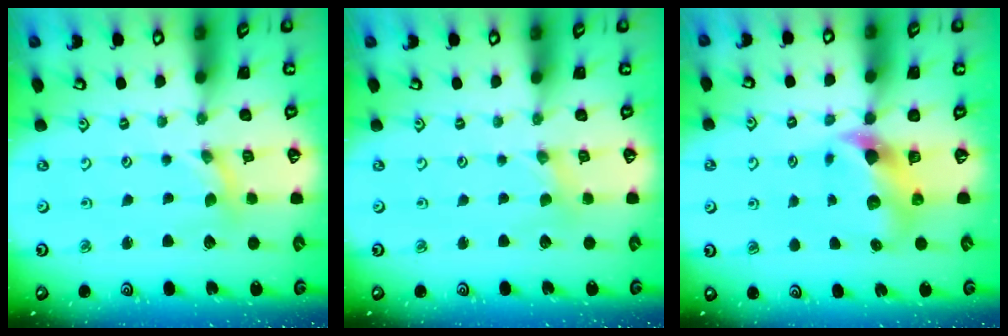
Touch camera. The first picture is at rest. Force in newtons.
{"total": 0.7, "press": 0.7, "slide": 0.1}
{"total": 7.7, "press": 7.6, "slide": 1.1}